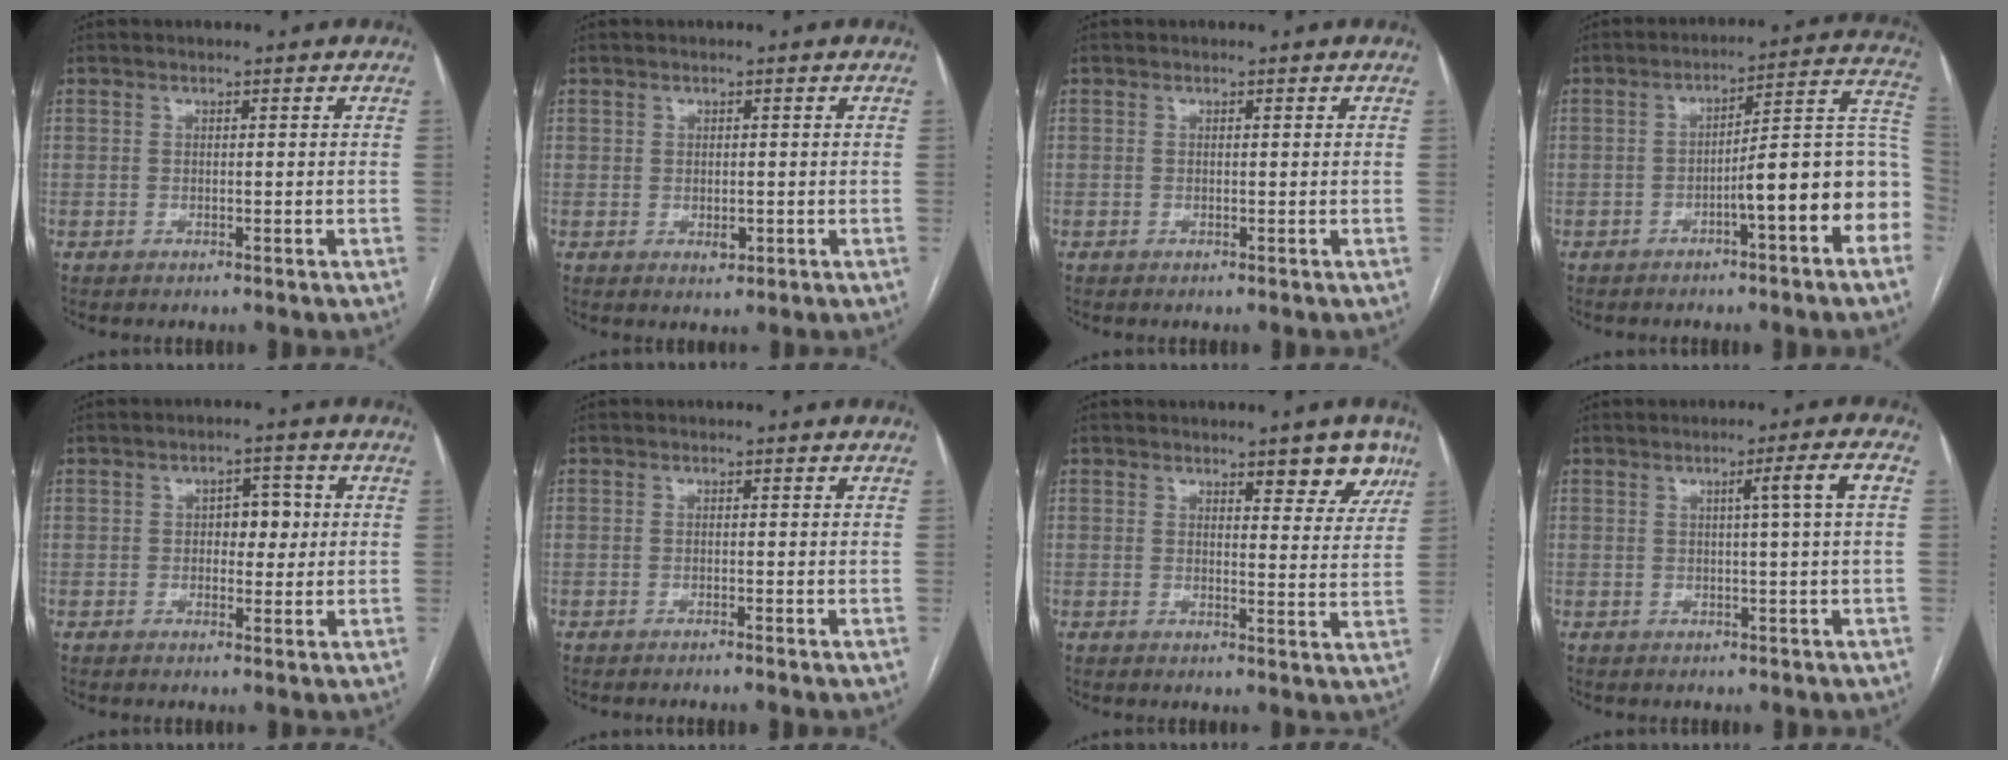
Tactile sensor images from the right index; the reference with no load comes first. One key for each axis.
{"total": 1.7, "fx": -0.2, "fy": 1.3, "fz": 1.1, "tx": -0.017, "ty": -0.002, "tz": 0.002}
{"total": 0.0}
{"total": 13.0, "fx": -4.5, "fy": 1.5, "fz": 12.1, "tx": -0.143, "ty": 0.041, "tz": -0.061}
{"total": 4.2, "fx": 0.4, "fy": 2.4, "fz": 3.3, "tx": -0.044, "ty": 0.013, "tz": 0.008}
{"total": 1.0, "fx": -0.8, "fy": -0.3, "fz": 0.4, "tx": -0.006, "ty": 0.003, "tz": -0.015}
{"total": 6.1, "fx": 4.1, "fy": 1.9, "fz": 4.0, "tx": -0.036, "ty": -0.004, "tz": 0.045}
{"total": 4.3, "fx": 0.7, "fy": -1.1, "fz": 4.1, "tx": -0.062, "ty": 0.006, "tz": 0.014}